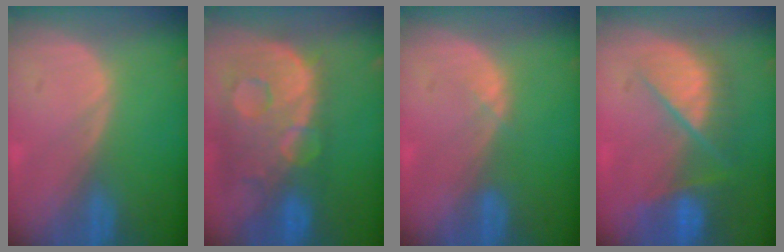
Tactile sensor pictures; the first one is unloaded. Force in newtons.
{"total": 13.6, "press": 11.1, "slide": 8.0}
{"total": 0.9, "press": 0.9, "slide": 0.3}
{"total": 9.8, "press": 8.3, "slide": 5.2}